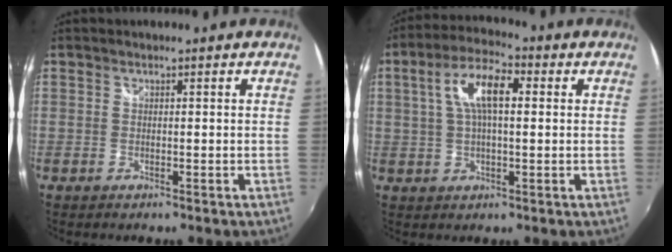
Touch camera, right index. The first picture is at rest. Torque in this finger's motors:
{"motor_torque": [0.26, -0.02, 0.60, 0.13]}